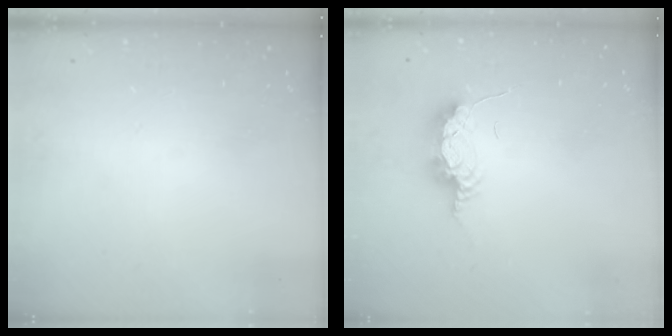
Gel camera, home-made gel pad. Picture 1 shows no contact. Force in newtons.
{"total": 12.0, "press": 9.0, "slide": 8.0}